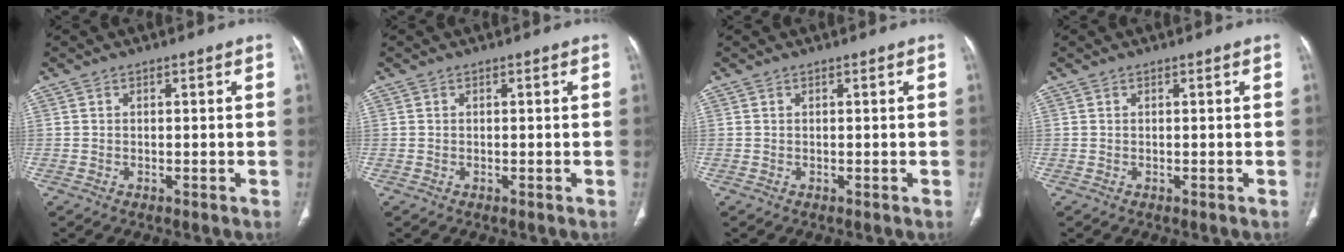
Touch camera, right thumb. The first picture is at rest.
{"total": 0.0}
{"total": 0.0}
{"total": 0.0}